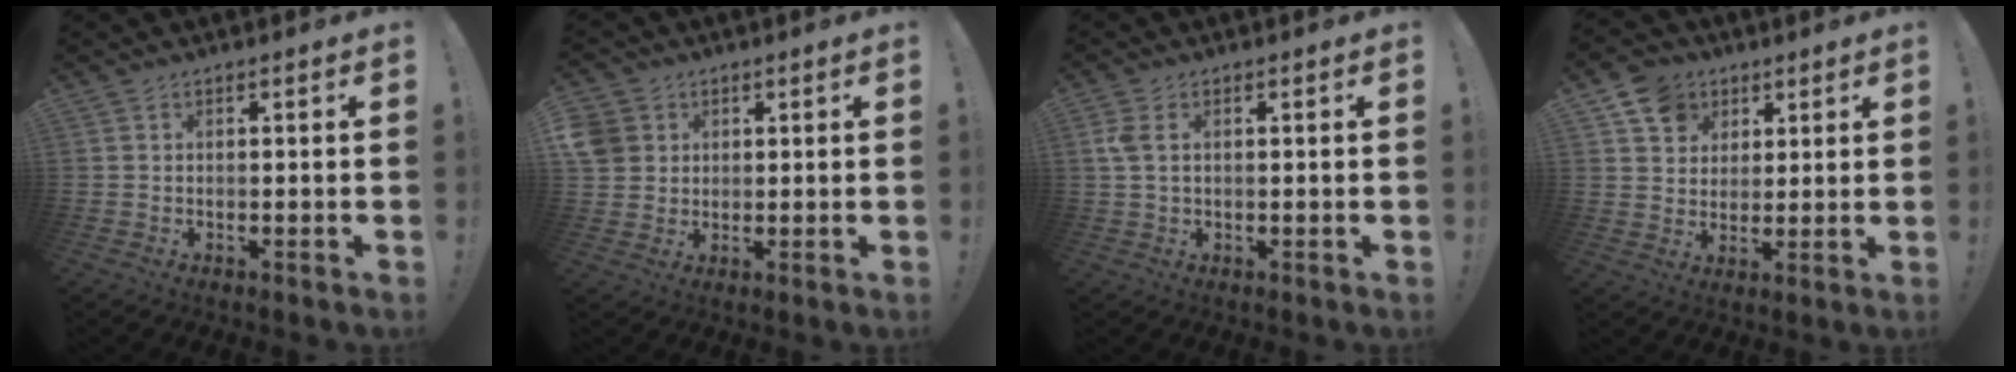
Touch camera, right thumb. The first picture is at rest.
{"total": 6.7, "force": [2.2, 6.0, 2.0], "torque": [-0.044, -0.009, 0.042]}
{"total": 3.9, "force": [1.1, 2.1, 3.1], "torque": [-0.070, 0.005, 0.020]}
{"total": 9.8, "force": [4.7, 8.1, 2.7], "torque": [-0.032, -0.030, 0.094]}